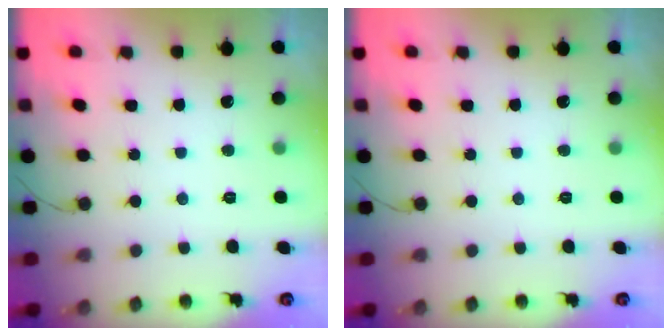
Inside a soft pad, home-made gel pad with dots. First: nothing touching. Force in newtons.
{"total": 0.0}